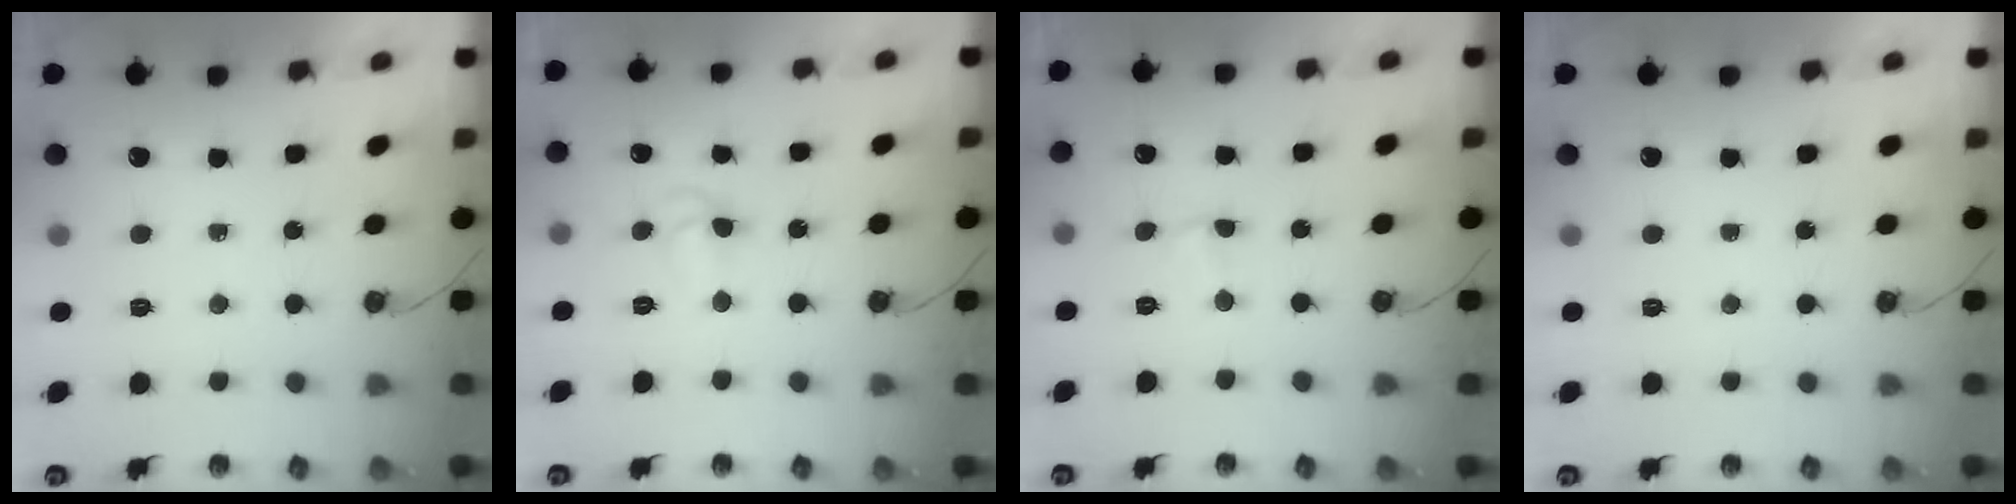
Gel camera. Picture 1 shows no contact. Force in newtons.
{"total": 5.0, "press": 4.9, "slide": 0.7}
{"total": 2.3, "press": 1.9, "slide": 1.4}
{"total": 0.0}